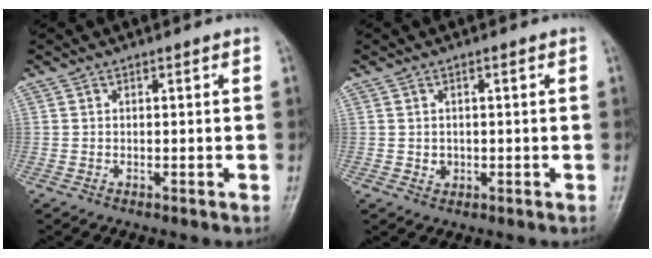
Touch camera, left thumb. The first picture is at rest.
{"total": 1.5, "force": [-0.1, 1.4, 0.6], "torque": [-0.005, 0.001, 0.003]}